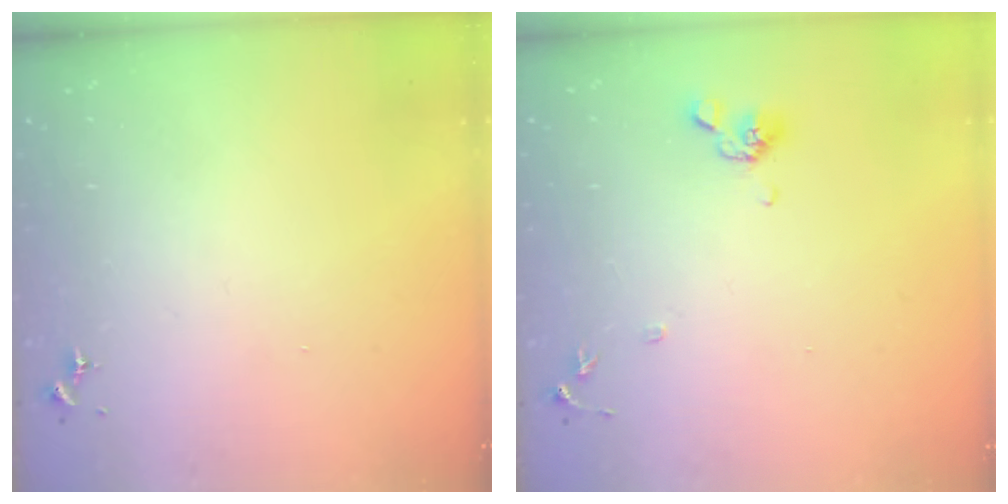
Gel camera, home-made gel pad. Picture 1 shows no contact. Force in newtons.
{"total": 8.3, "press": 8.2, "slide": 1.6}